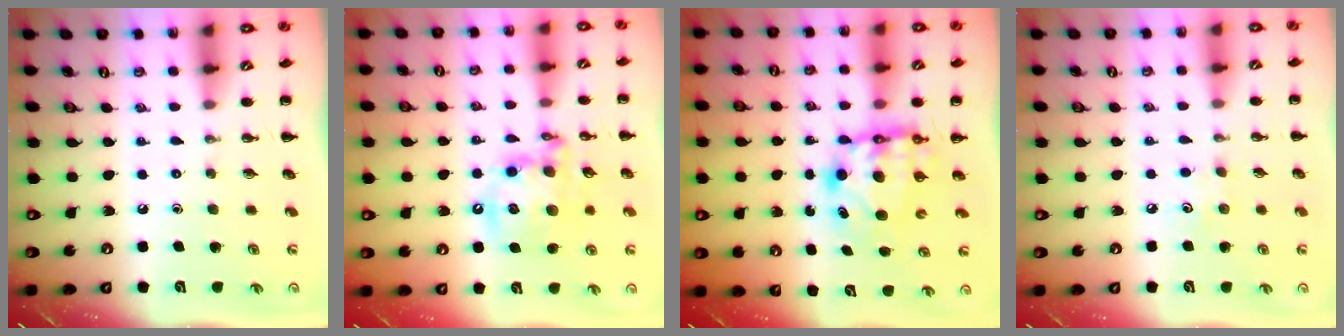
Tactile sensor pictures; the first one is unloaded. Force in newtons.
{"total": 13.7, "press": 13.4, "slide": 3.0}
{"total": 7.5, "press": 7.4, "slide": 1.4}
{"total": 3.7, "press": 3.6, "slide": 1.0}